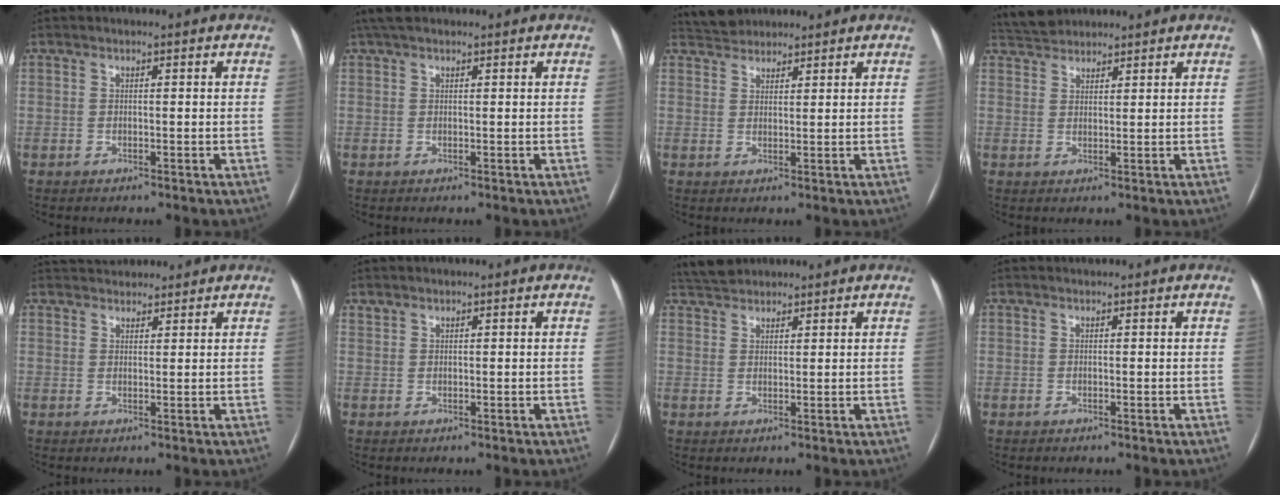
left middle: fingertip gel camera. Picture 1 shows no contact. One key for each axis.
{"total": 3.7, "fx": 2.8, "fy": 1.3, "fz": 1.9, "tx": -0.039, "ty": 0.031, "tz": 0.053}
{"total": 3.8, "fx": 3.5, "fy": 1.3, "fz": 0.1, "tx": -0.007, "ty": 0.025, "tz": 0.065}
{"total": 4.3, "fx": 4.1, "fy": 1.2, "fz": 0.3, "tx": -0.015, "ty": 0.027, "tz": 0.080}
{"total": 5.6, "fx": 5.2, "fy": 1.8, "fz": 1.0, "tx": -0.010, "ty": 0.030, "tz": 0.080}
{"total": 0.6, "fx": 0.6, "fy": 0.1, "fz": 0.0, "tx": -0.005, "ty": 0.003, "tz": 0.016}
{"total": 4.2, "fx": 4.0, "fy": 1.2, "fz": 0.6, "tx": -0.020, "ty": 0.026, "tz": 0.077}
{"total": 0.0}